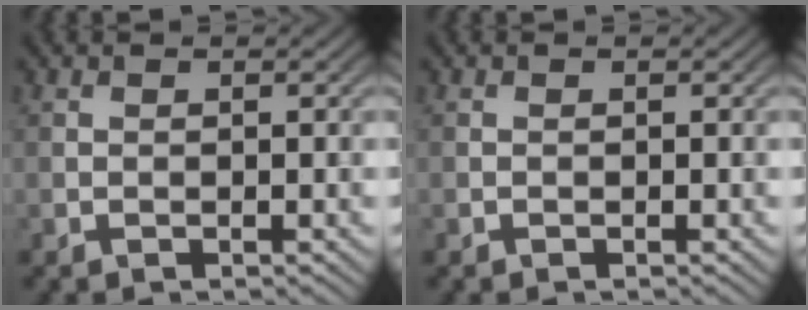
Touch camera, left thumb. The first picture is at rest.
{"total": 0.0}